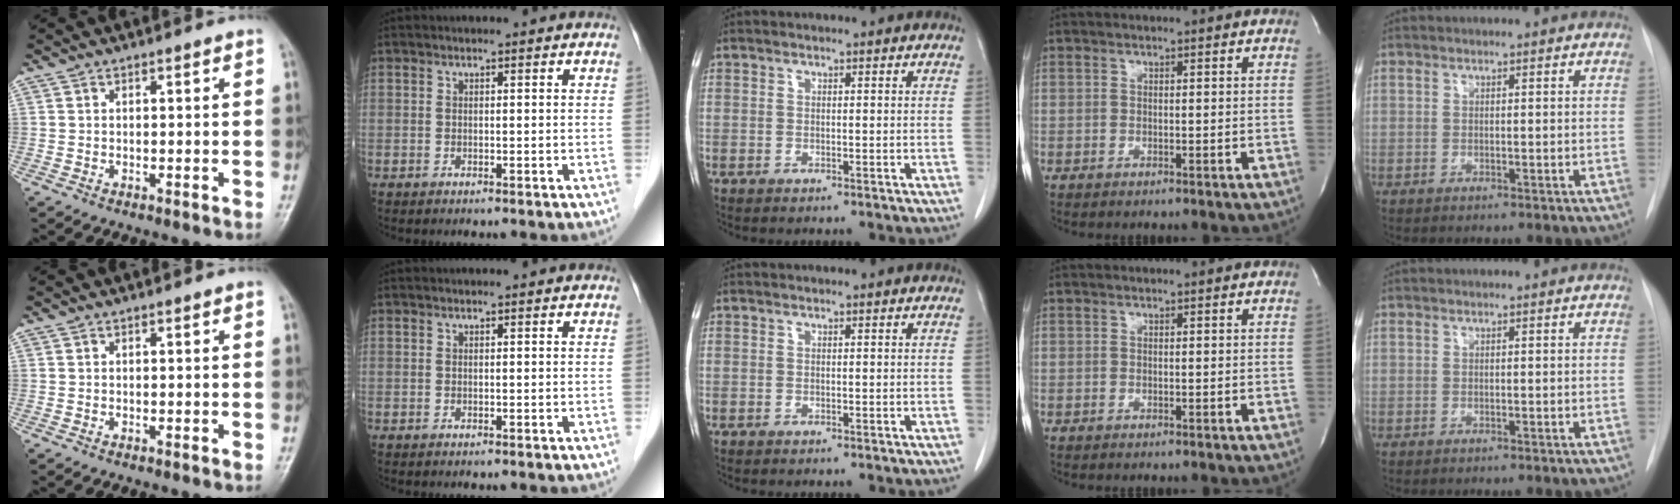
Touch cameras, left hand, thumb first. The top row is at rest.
{}